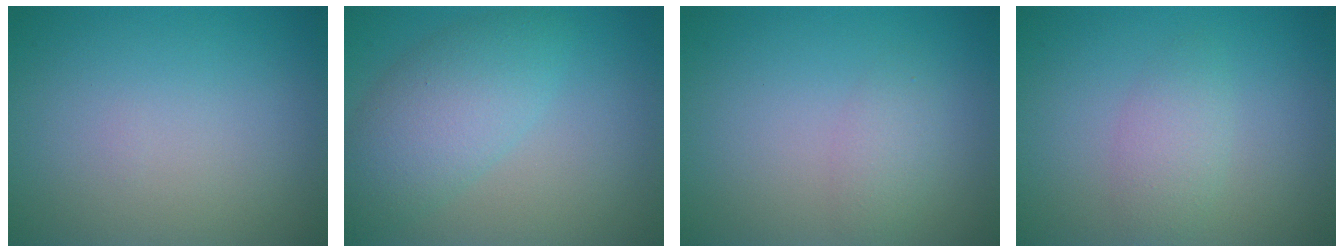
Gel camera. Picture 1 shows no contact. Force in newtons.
{"total": 3.7, "press": 3.7, "slide": 0.3}
{"total": 1.6, "press": 1.6, "slide": 0.1}
{"total": 2.1, "press": 2.1, "slide": 0.1}